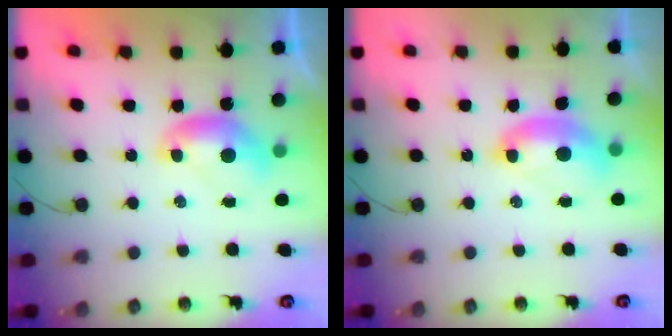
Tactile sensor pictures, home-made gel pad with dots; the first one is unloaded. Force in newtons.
{"total": 2.7, "press": 2.6, "slide": 0.6}